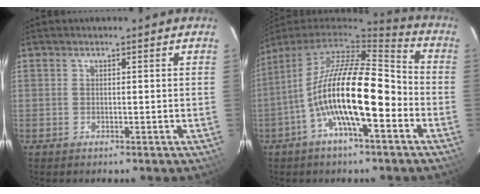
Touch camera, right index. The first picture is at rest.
{"total": 16.4, "force": [-5.4, 4.4, 14.9], "torque": [-0.256, -0.006, -0.101]}